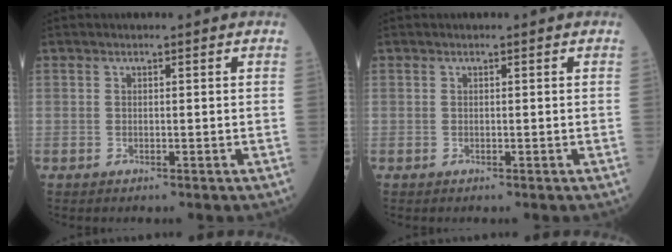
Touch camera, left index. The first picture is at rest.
{"total": 0.0}